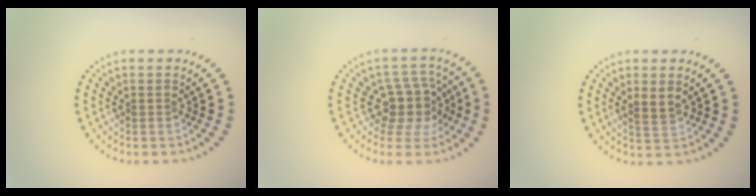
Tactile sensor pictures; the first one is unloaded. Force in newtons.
{"total": 3.8, "press": 3.1, "slide": 2.3}
{"total": 1.8, "press": 1.7, "slide": 0.5}